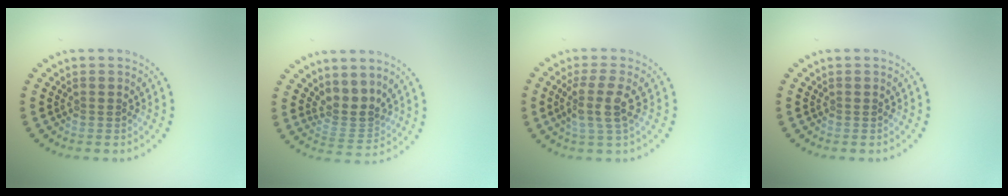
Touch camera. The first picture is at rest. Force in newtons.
{"total": 2.9, "press": 2.1, "slide": 2.0}
{"total": 3.1, "press": 2.4, "slide": 1.9}
{"total": 0.0}